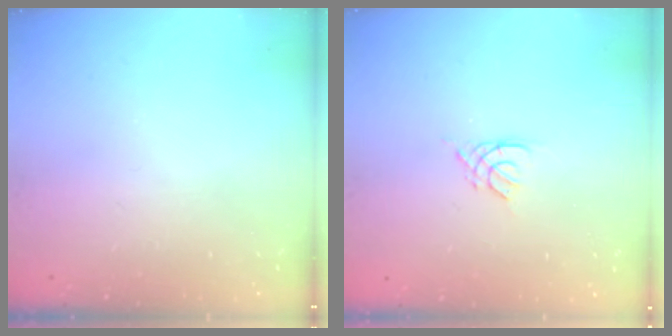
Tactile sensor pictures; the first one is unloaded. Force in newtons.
{"total": 2.7, "press": 2.7, "slide": 0.5}